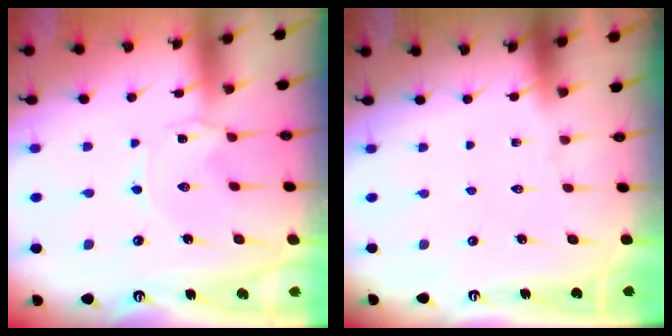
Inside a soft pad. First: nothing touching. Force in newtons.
{"total": 0.0}